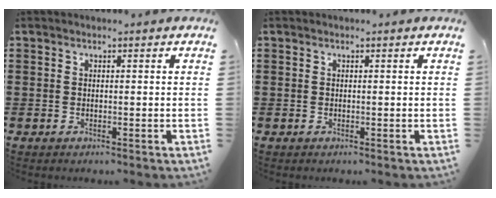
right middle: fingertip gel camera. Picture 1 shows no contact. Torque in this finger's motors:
{"motor_torque": [-0.31, -0.23, 0.08, 0.01]}